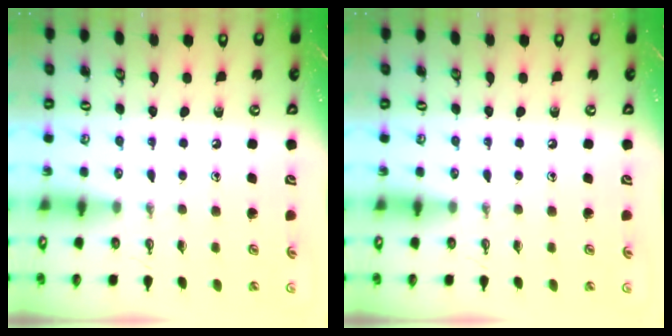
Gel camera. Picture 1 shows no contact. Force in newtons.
{"total": 0.0}